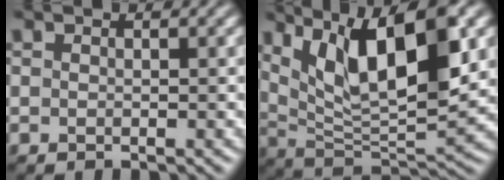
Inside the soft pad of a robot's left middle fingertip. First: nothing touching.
{"total": 10.6, "force": [4.1, 3.7, 9.1], "torque": [-0.149, -0.002, 0.074]}